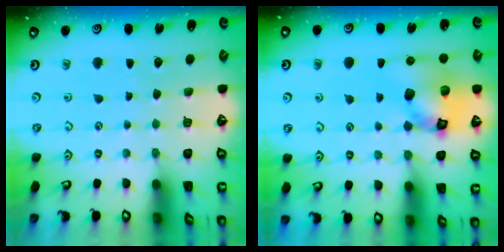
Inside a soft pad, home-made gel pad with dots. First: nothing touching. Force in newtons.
{"total": 13.9, "press": 13.8, "slide": 2.1}